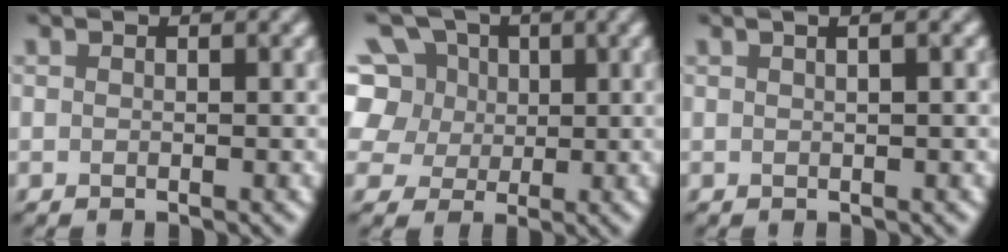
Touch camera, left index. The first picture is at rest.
{"total": 9.8, "force": [3.7, 7.6, 4.8], "torque": [-0.101, 0.029, 0.041]}
{"total": 3.5, "force": [1.6, 1.7, 2.7], "torque": [-0.011, 0.024, -0.010]}